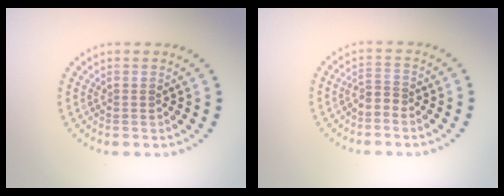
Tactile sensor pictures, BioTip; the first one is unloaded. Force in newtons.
{"total": 1.7, "press": 1.2, "slide": 1.2}